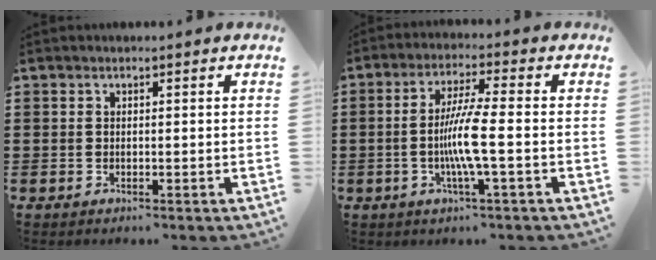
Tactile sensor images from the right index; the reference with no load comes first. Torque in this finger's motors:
{"motor_torque": [2.14, 0.00, 0.50, 0.15]}